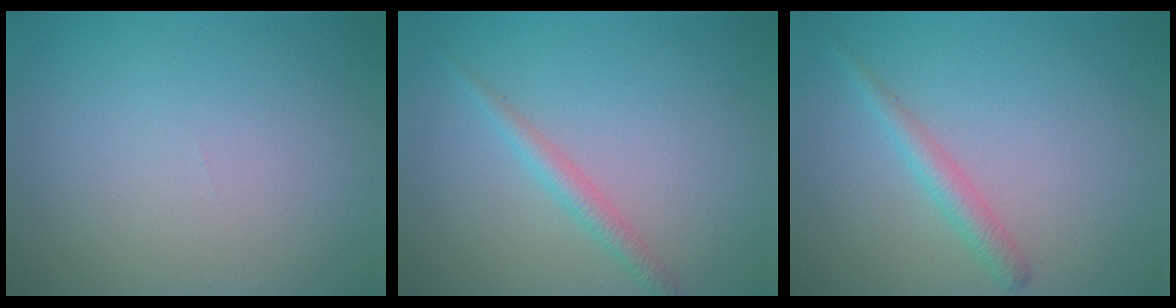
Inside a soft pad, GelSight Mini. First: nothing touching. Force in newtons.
{"total": 1.9, "press": 1.9, "slide": 0.1}
{"total": 2.0, "press": 2.0, "slide": 0.1}